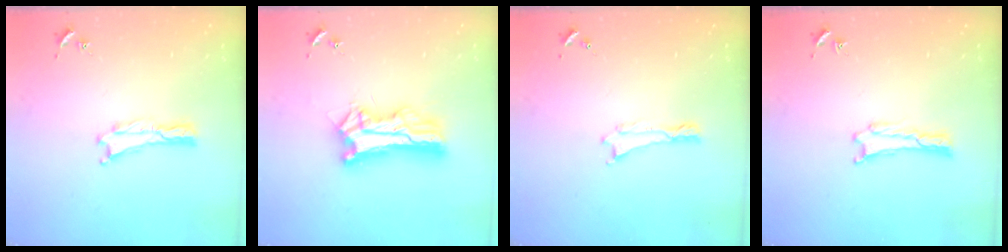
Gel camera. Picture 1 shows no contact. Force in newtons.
{"total": 11.7, "press": 11.6, "slide": 1.0}
{"total": 0.0}
{"total": 0.0}